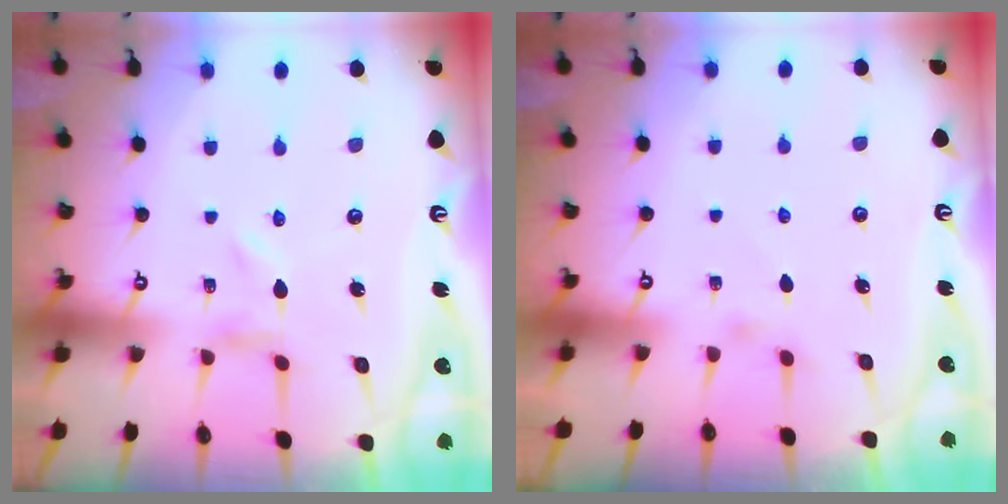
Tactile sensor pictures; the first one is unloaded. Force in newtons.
{"total": 1.6, "press": 1.6, "slide": 0.3}